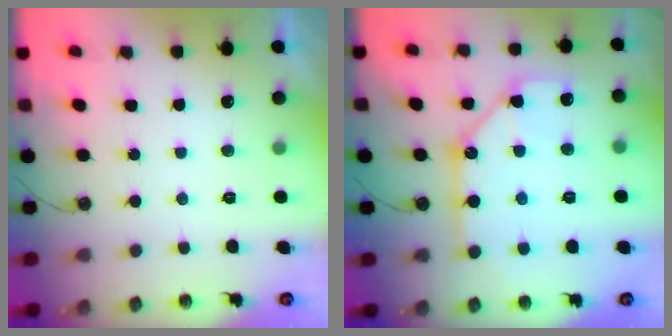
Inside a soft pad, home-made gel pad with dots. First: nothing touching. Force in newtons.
{"total": 11.6, "press": 11.5, "slide": 1.2}